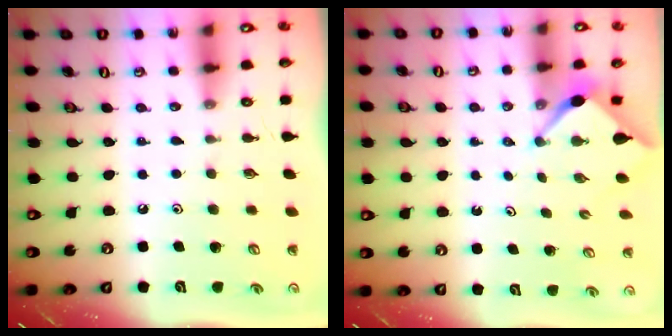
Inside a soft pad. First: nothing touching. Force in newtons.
{"total": 2.6, "press": 2.5, "slide": 0.3}